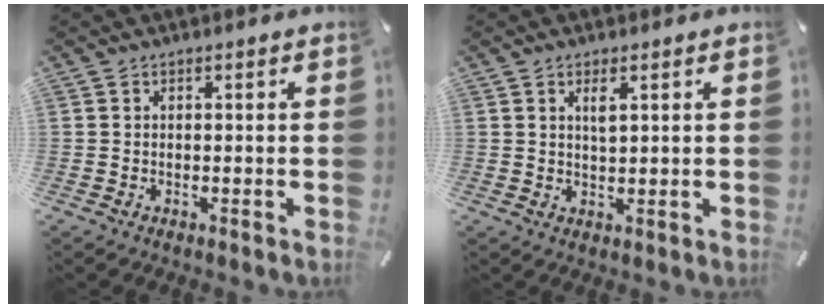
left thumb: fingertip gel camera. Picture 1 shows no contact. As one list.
[{"total": 2.8, "force": [1.3, 0.9, 2.3], "torque": [-0.040, 0.000, 0.020]}]